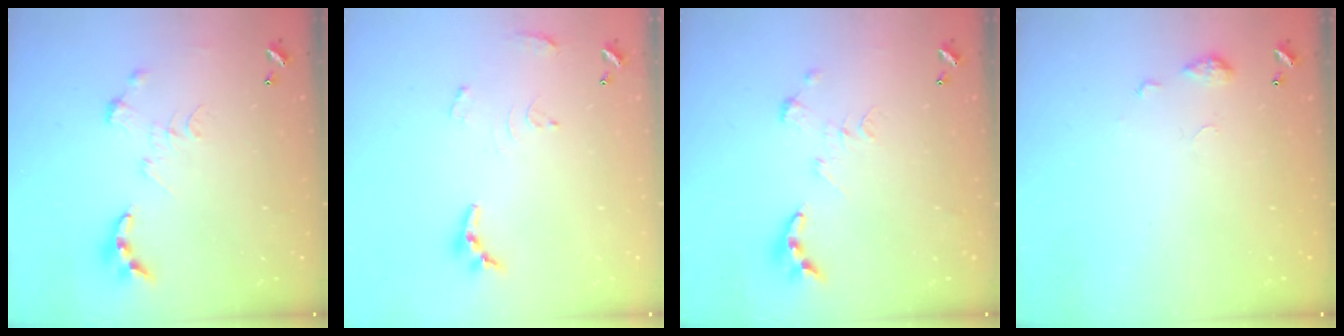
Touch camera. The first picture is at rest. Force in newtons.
{"total": 7.6, "press": 7.6, "slide": 0.4}
{"total": 0.0}
{"total": 5.4, "press": 5.3, "slide": 0.7}